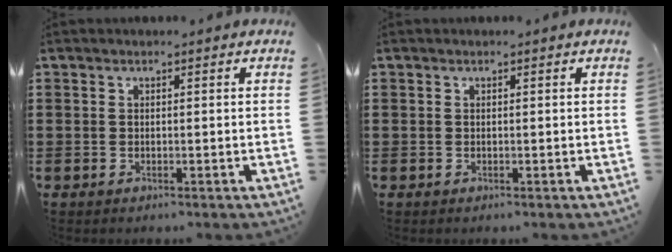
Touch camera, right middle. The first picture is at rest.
{"total": 0.0}